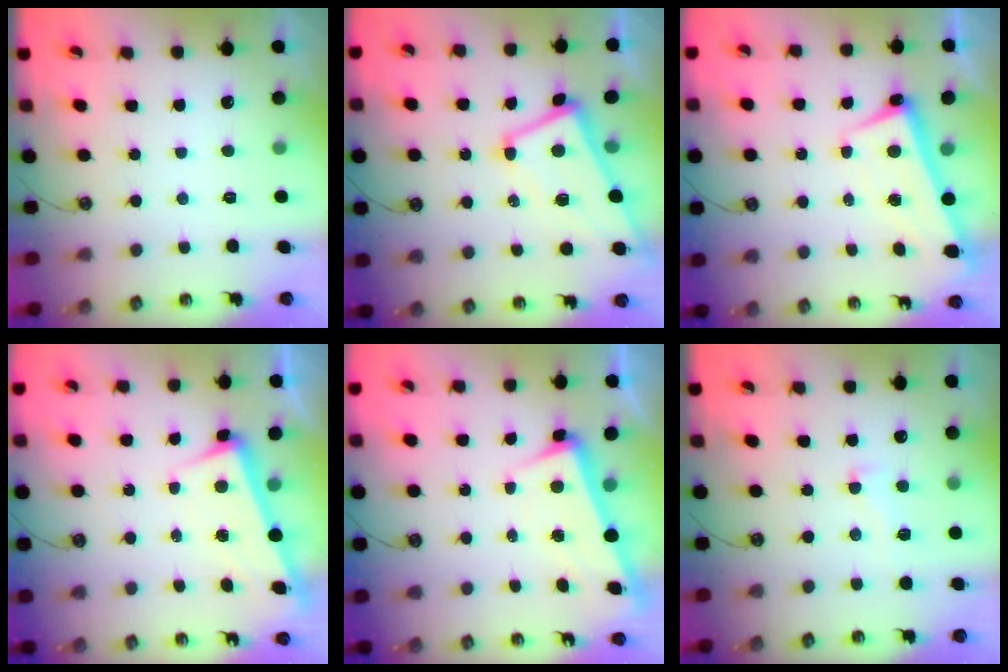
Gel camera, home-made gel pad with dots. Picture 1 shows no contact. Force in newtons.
{"total": 1.1, "press": 0.7, "slide": 0.9}
{"total": 2.6, "press": 2.5, "slide": 0.8}
{"total": 3.4, "press": 3.2, "slide": 1.1}
{"total": 3.3, "press": 3.1, "slide": 1.0}
{"total": 1.8, "press": 1.5, "slide": 1.0}